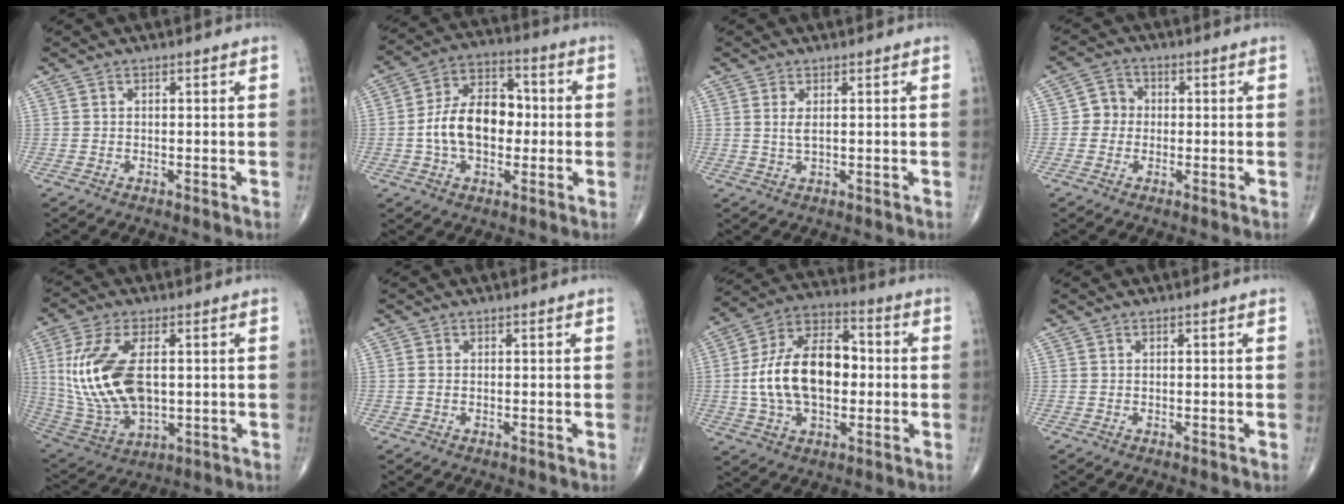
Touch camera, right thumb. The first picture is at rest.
{"total": 13.7, "force": [-1.0, 8.9, 10.3], "torque": [-0.161, 0.033, -0.023]}
{"total": 2.1, "force": [0.6, 0.6, 1.9], "torque": [-0.043, -0.004, 0.018]}
{"total": 4.1, "force": [-0.3, 3.9, 1.5], "torque": [-0.001, 0.010, -0.015]}
{"total": 18.1, "force": [1.9, 9.6, 15.3], "torque": [-0.326, -0.014, 0.050]}
{"total": 0.8, "force": [0.0, 0.4, 0.6], "torque": [-0.017, 0.001, 0.001]}
{"total": 18.5, "force": [-0.3, 11.0, 14.9], "torque": [-0.255, 0.031, -0.008]}
{"total": 0.0}